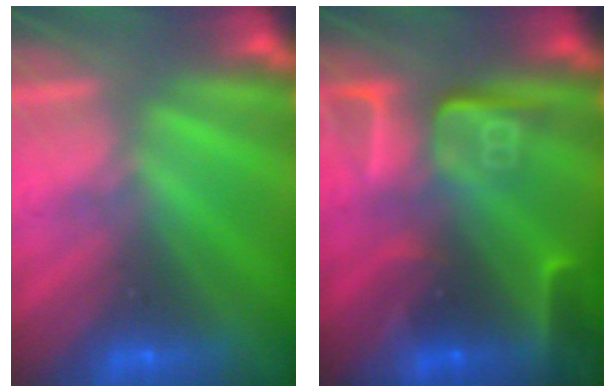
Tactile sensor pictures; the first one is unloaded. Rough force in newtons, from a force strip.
{"total": 7.9}